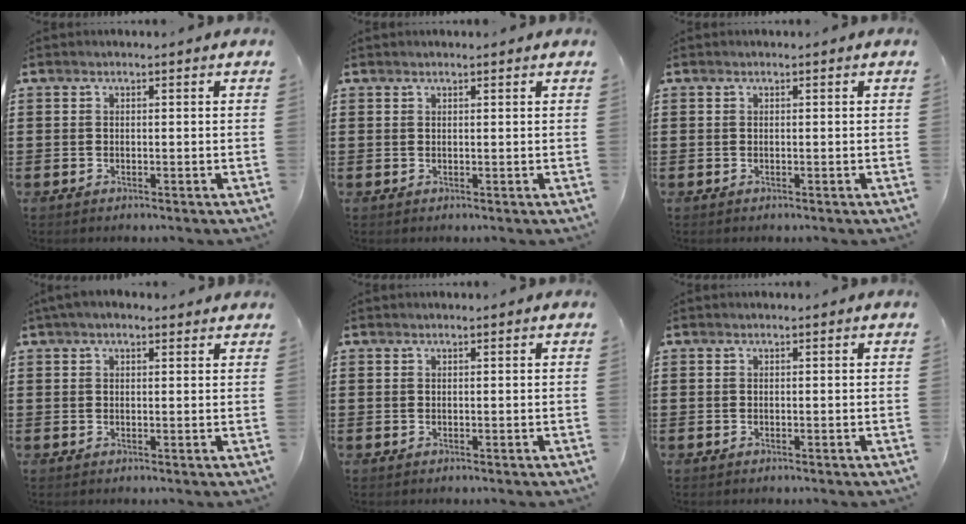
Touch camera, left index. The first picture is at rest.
{"total": 0.6, "force": [0.5, 0.0, 0.3], "torque": [-0.007, 0.000, 0.010]}
{"total": 0.0}
{"total": 1.4, "force": [0.3, 0.8, 1.1], "torque": [-0.022, 0.006, 0.005]}
{"total": 0.0}
{"total": 0.0}